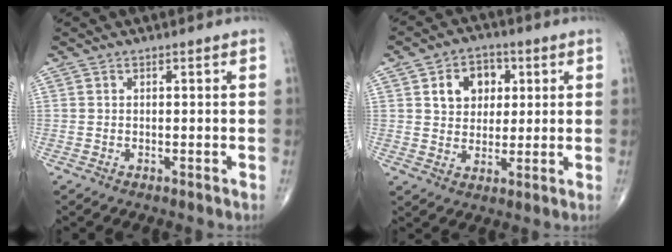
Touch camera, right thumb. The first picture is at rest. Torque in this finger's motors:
{"motor_torque": [0.59, 1.81, 0.65, 0.09, 0.05]}